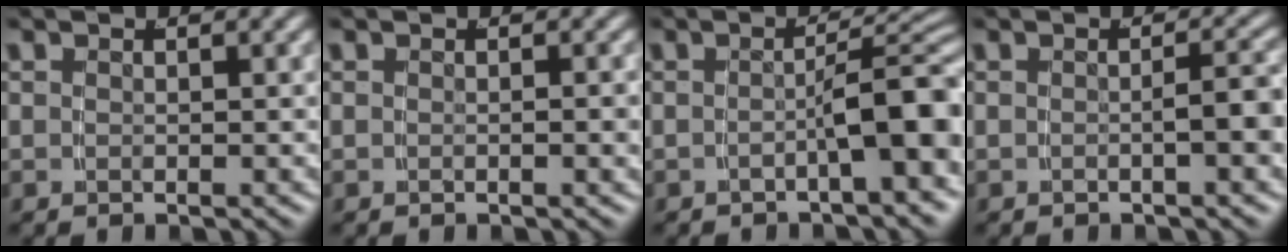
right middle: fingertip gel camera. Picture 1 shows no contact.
{"total": 0.6, "force": [-0.2, -0.2, 0.5], "torque": [-0.006, 0.004, -0.004]}
{"total": 6.0, "force": [-2.2, 1.3, 5.4], "torque": [-0.049, 0.007, -0.034]}
{"total": 2.6, "force": [-0.8, 0.1, 2.4], "torque": [-0.023, 0.002, -0.011]}